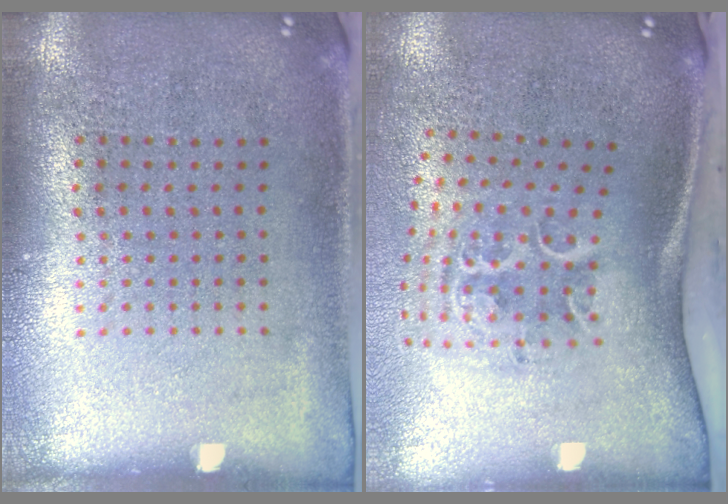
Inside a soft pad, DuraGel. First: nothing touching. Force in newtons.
{"total": 2.3, "press": 1.4, "slide": 1.9}